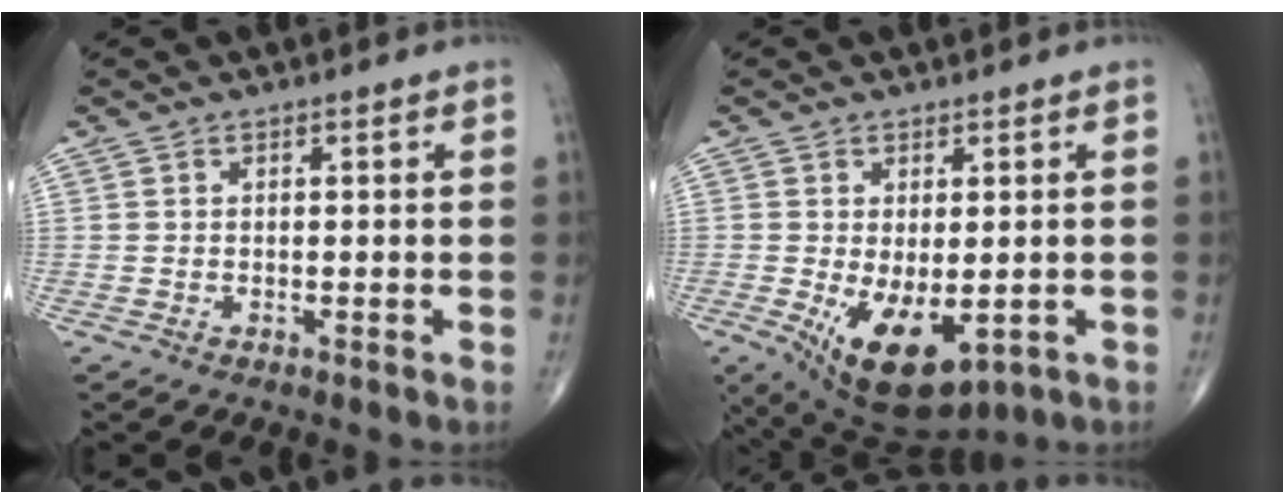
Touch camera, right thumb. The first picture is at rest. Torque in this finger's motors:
{"motor_torque": [-0.47, 0.97, 0.79, 0.40, 0.35]}